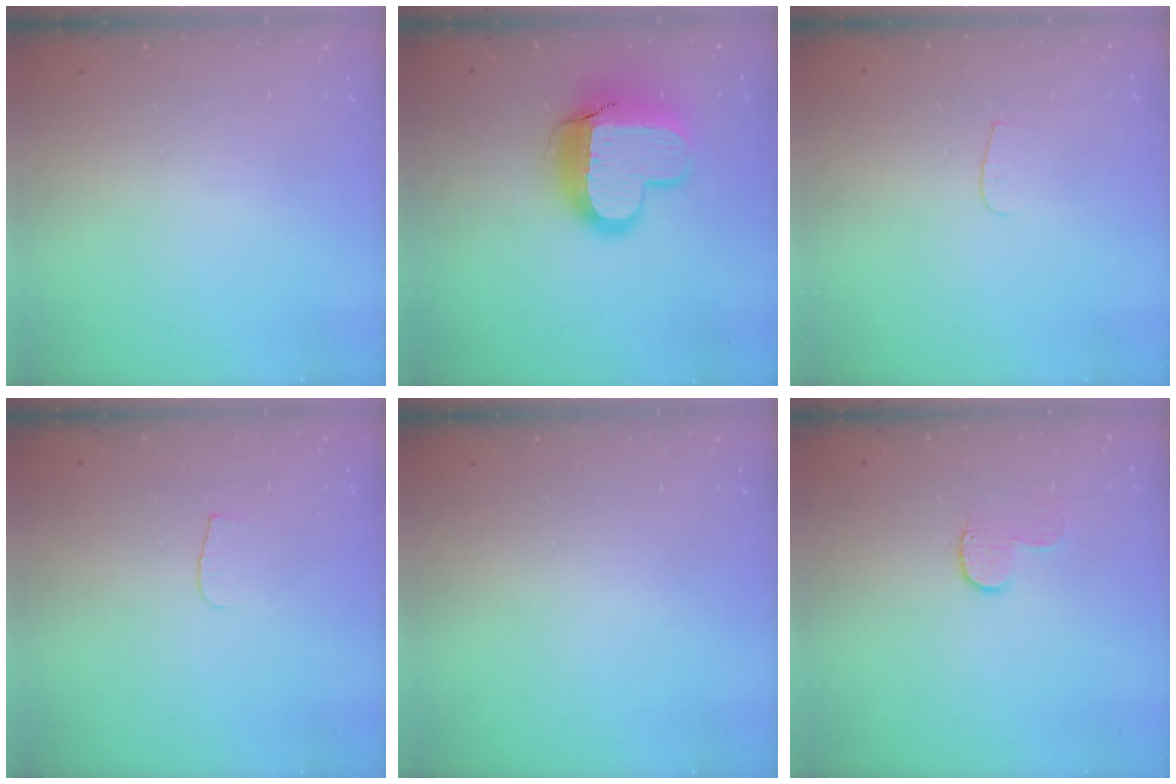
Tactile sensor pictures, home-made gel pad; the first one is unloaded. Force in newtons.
{"total": 14.6, "press": 14.5, "slide": 1.1}
{"total": 3.4, "press": 3.4, "slide": 0.3}
{"total": 4.3, "press": 4.2, "slide": 0.4}
{"total": 0.0}
{"total": 4.6, "press": 4.6, "slide": 0.5}